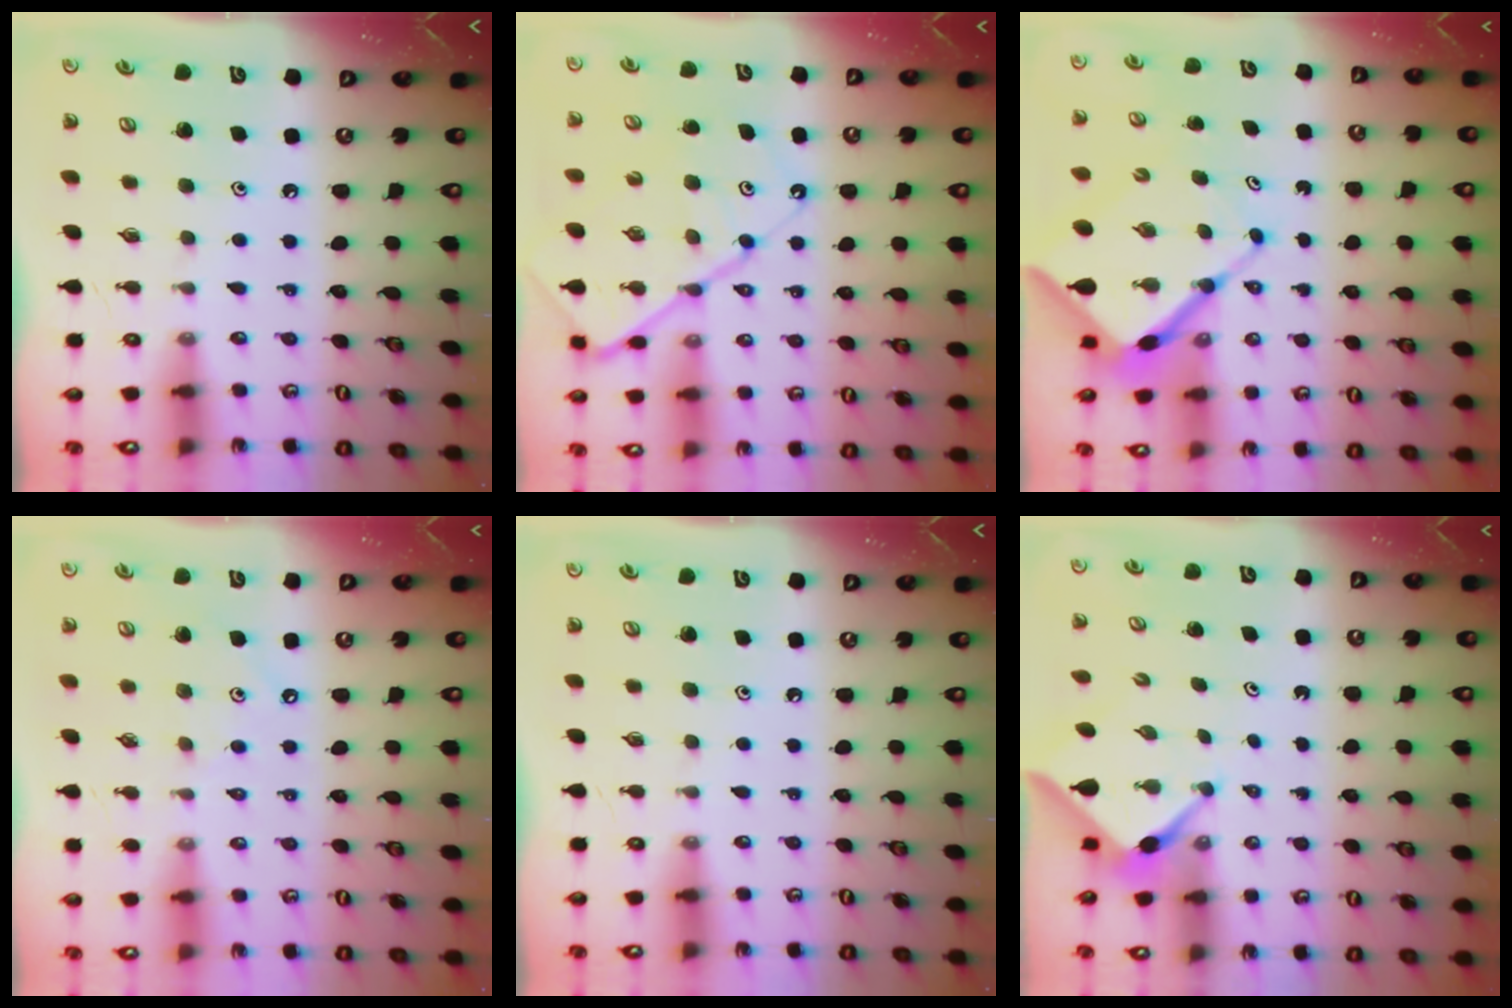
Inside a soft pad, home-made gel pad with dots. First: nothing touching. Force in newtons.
{"total": 13.1, "press": 13.1, "slide": 1.3}
{"total": 11.4, "press": 11.4, "slide": 1.2}
{"total": 3.5, "press": 3.4, "slide": 0.5}
{"total": 0.0}
{"total": 3.0, "press": 3.0, "slide": 0.4}